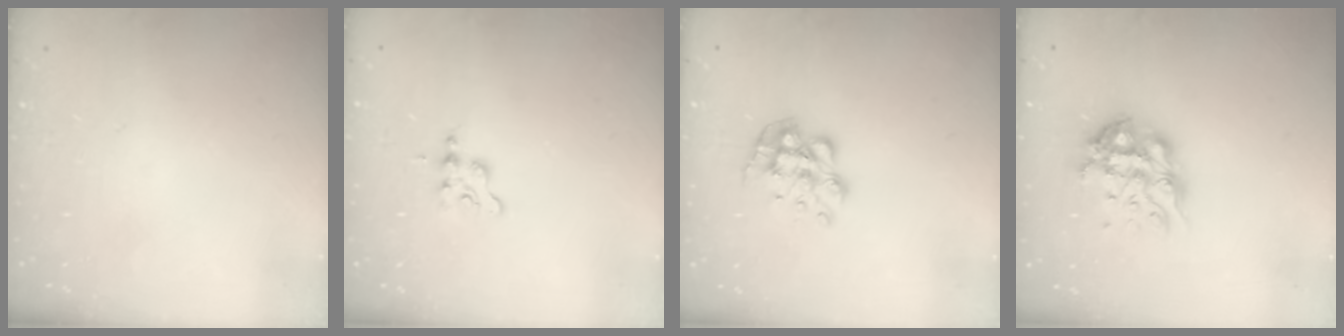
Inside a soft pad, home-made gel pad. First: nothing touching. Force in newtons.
{"total": 1.8, "press": 1.7, "slide": 0.3}
{"total": 9.7, "press": 9.7, "slide": 0.4}
{"total": 11.3, "press": 11.2, "slide": 0.8}